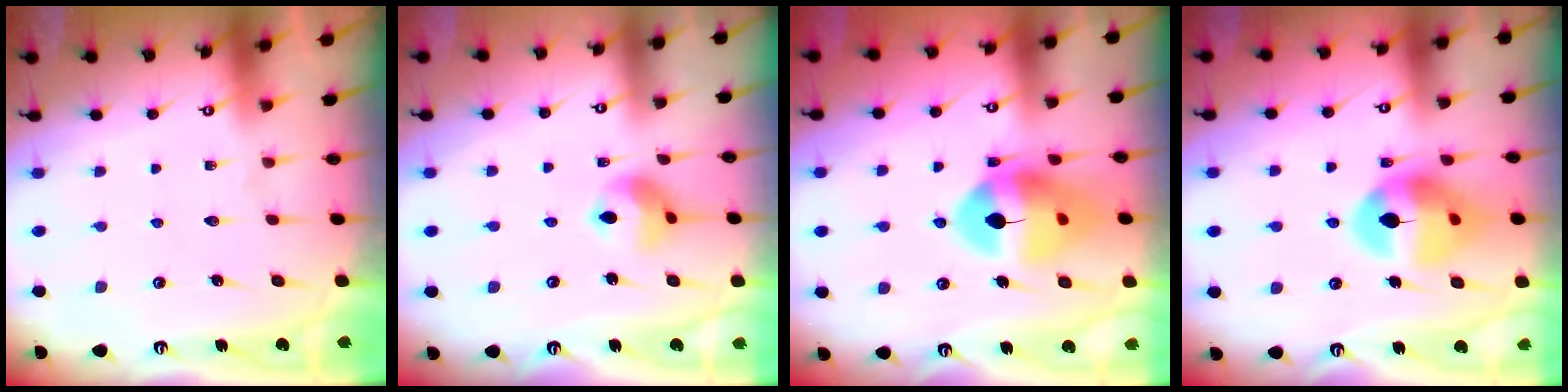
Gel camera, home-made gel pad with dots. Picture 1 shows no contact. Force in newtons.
{"total": 9.2, "press": 9.1, "slide": 0.7}
{"total": 14.0, "press": 13.9, "slide": 1.7}
{"total": 14.1, "press": 14.0, "slide": 1.8}